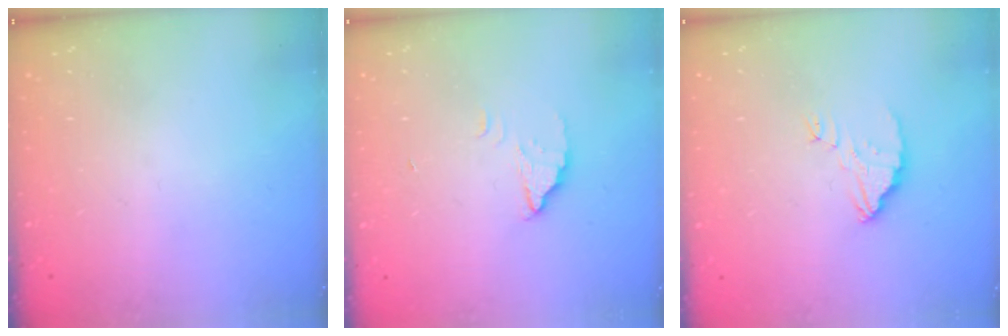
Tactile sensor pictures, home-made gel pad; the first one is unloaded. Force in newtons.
{"total": 2.2, "press": 2.2, "slide": 0.2}
{"total": 3.3, "press": 3.3, "slide": 0.1}